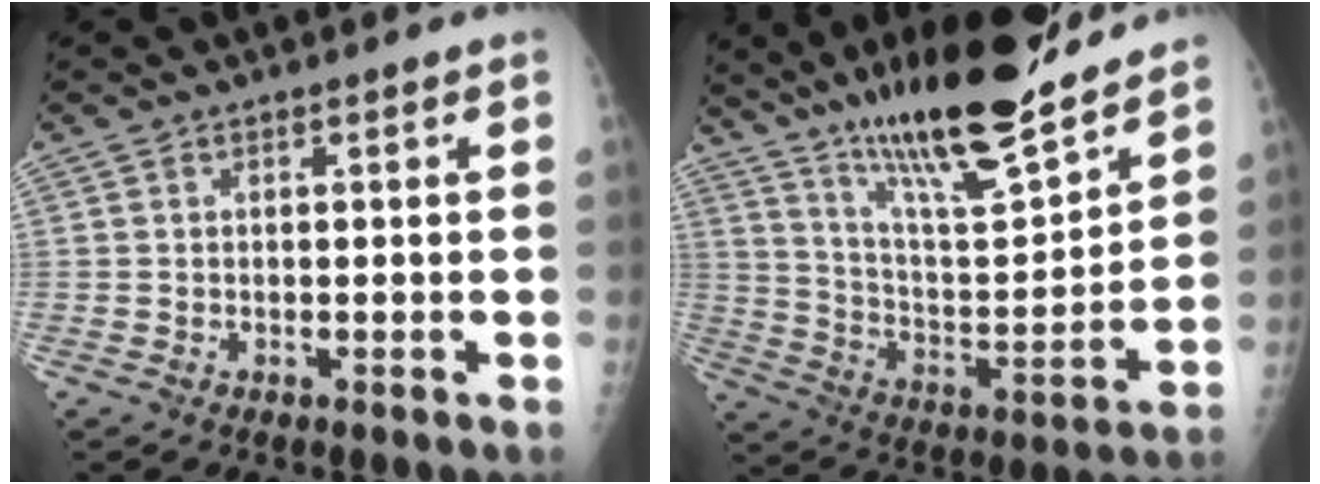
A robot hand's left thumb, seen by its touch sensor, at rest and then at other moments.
{"total": 22.5, "force": [17.4, 4.1, 13.5], "torque": [-0.203, -0.090, 0.299]}